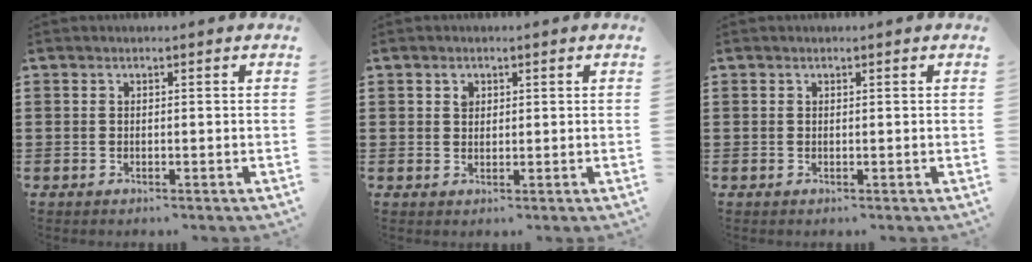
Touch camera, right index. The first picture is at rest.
{"total": 1.4, "force": [0.6, 1.0, 0.6], "torque": [-0.005, 0.000, 0.011]}
{"total": 0.0}